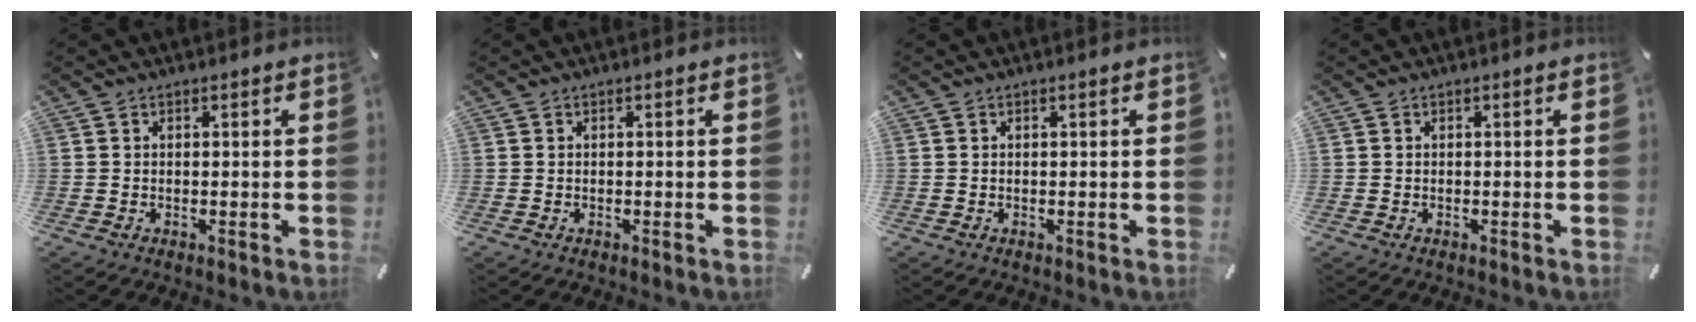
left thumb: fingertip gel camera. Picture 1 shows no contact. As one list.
[{"total": 0.0}, {"total": 0.0}, {"total": 0.0}]